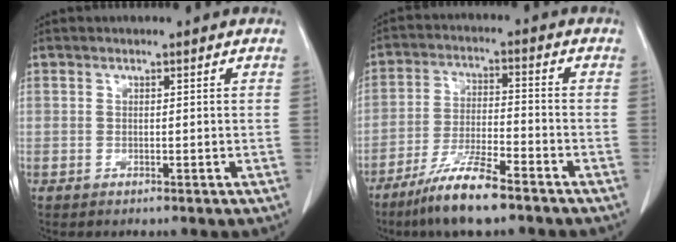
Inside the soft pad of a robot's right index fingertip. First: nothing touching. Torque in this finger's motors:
{"motor_torque": [0.90, -0.88, 0.28, 0.14]}